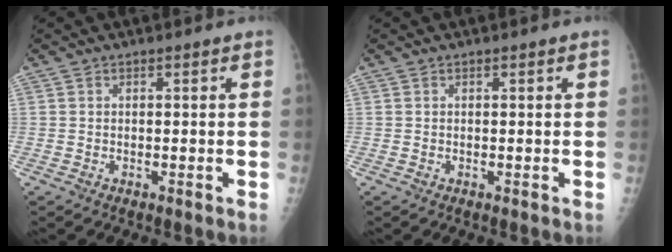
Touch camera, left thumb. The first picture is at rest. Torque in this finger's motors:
{"motor_torque": [-0.38, 0.09, 0.03, 0.01, 0.00]}